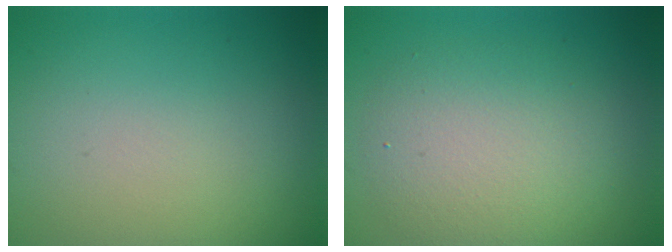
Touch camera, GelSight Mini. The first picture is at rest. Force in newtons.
{"total": 5.1, "press": 5.1, "slide": 0.5}